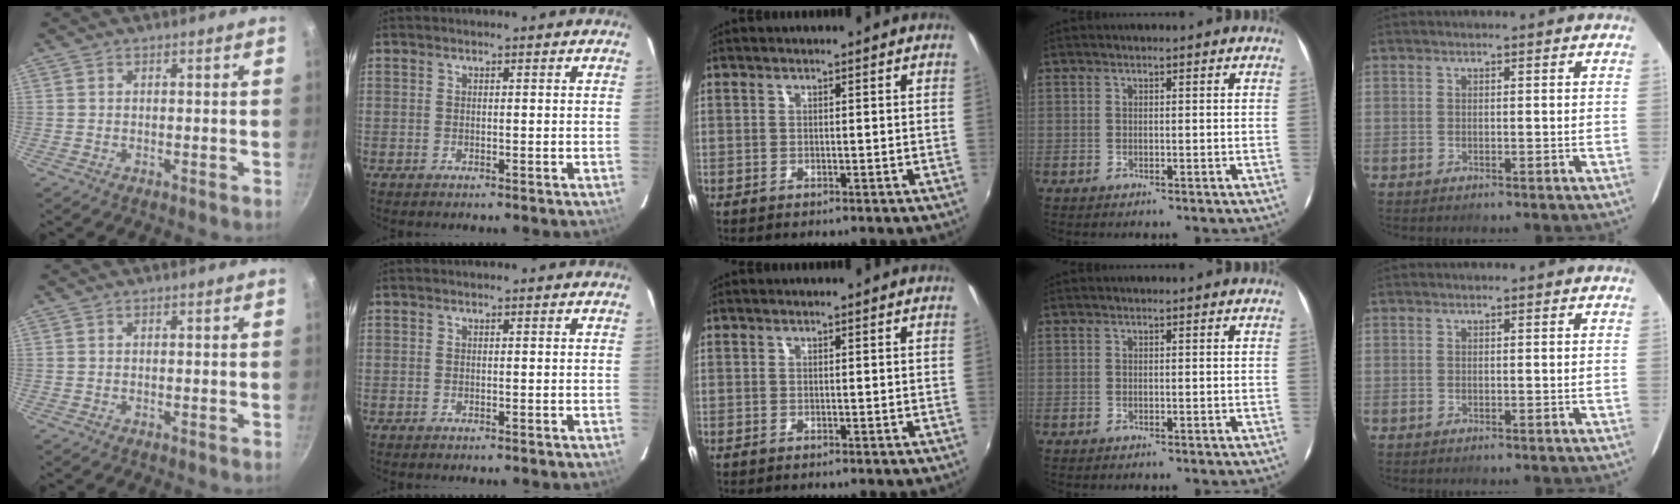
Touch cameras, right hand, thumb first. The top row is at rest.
{}